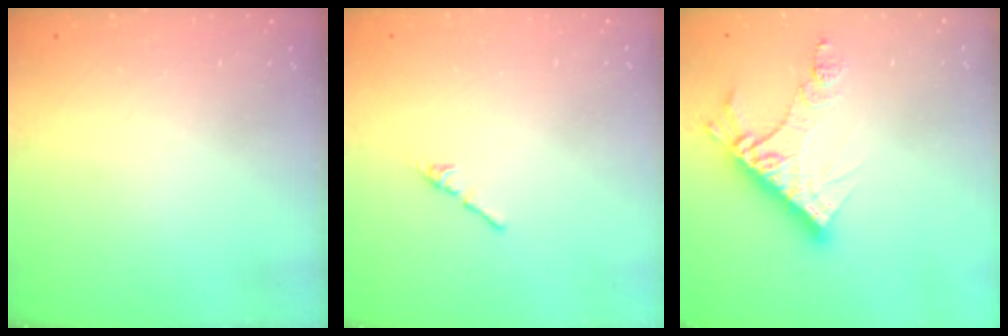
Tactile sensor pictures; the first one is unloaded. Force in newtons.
{"total": 2.7, "press": 2.6, "slide": 0.8}
{"total": 12.6, "press": 12.6, "slide": 1.1}